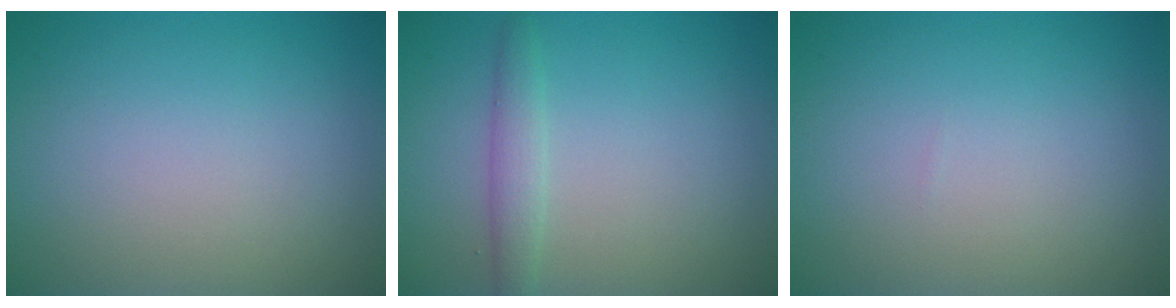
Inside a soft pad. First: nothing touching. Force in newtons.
{"total": 1.9, "press": 1.9, "slide": 0.0}
{"total": 0.0}